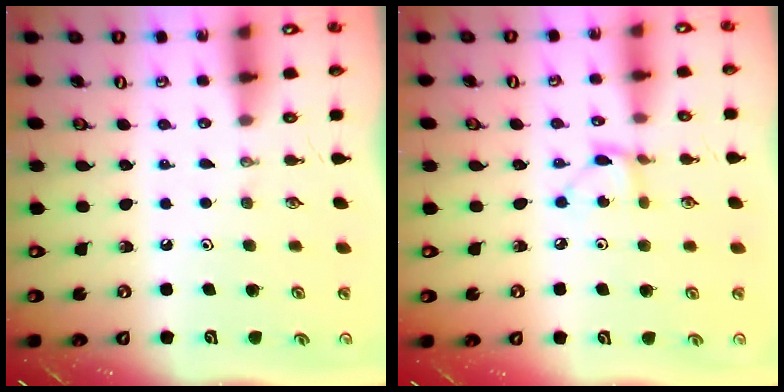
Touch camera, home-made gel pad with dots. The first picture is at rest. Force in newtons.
{"total": 2.6, "press": 2.6, "slide": 0.3}